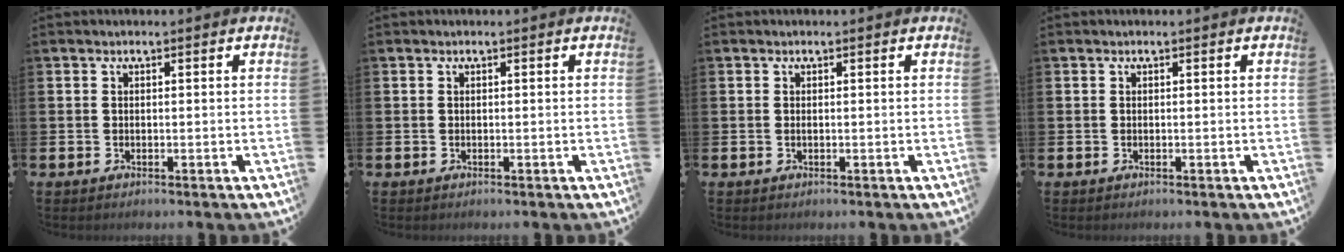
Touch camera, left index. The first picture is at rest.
{"total": 0.0}
{"total": 0.0}
{"total": 0.0}